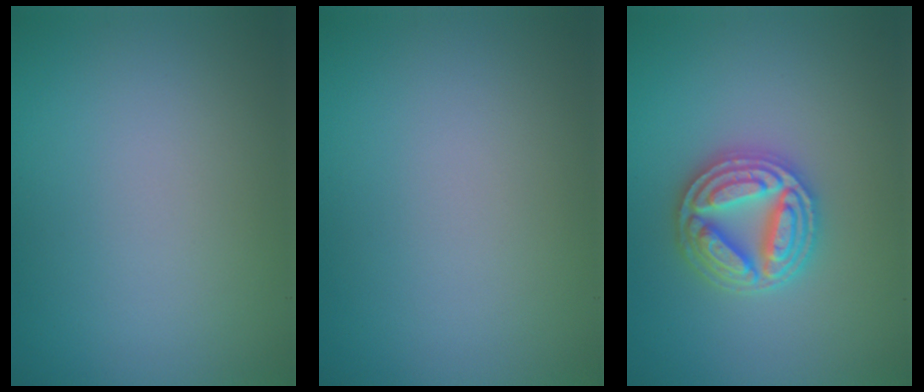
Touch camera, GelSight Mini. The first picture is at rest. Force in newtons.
{"total": 0.0}
{"total": 5.0, "press": 5.0, "slide": 0.8}